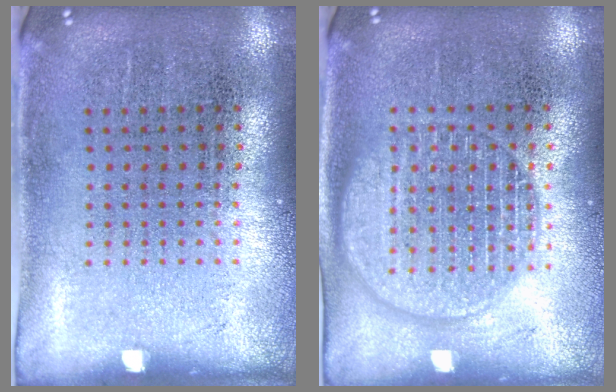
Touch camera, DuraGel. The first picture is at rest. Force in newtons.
{"total": 1.8, "press": 1.8, "slide": 0.2}